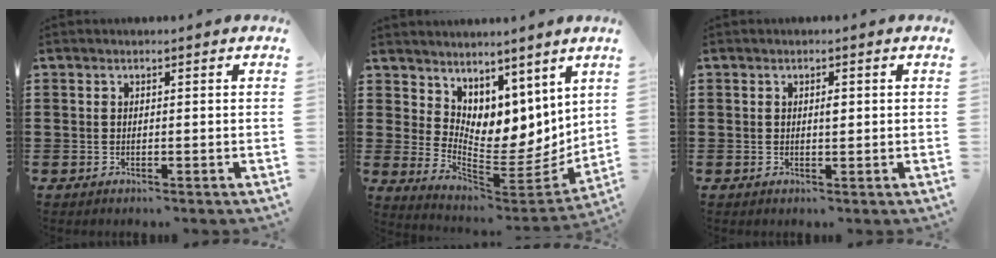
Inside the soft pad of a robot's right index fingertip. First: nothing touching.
{"total": 6.3, "force": [5.2, 3.5, -0.3], "torque": [-0.029, -0.078, 0.098]}
{"total": 1.1, "force": [0.2, 0.3, 1.0], "torque": [-0.013, -0.003, 0.001]}